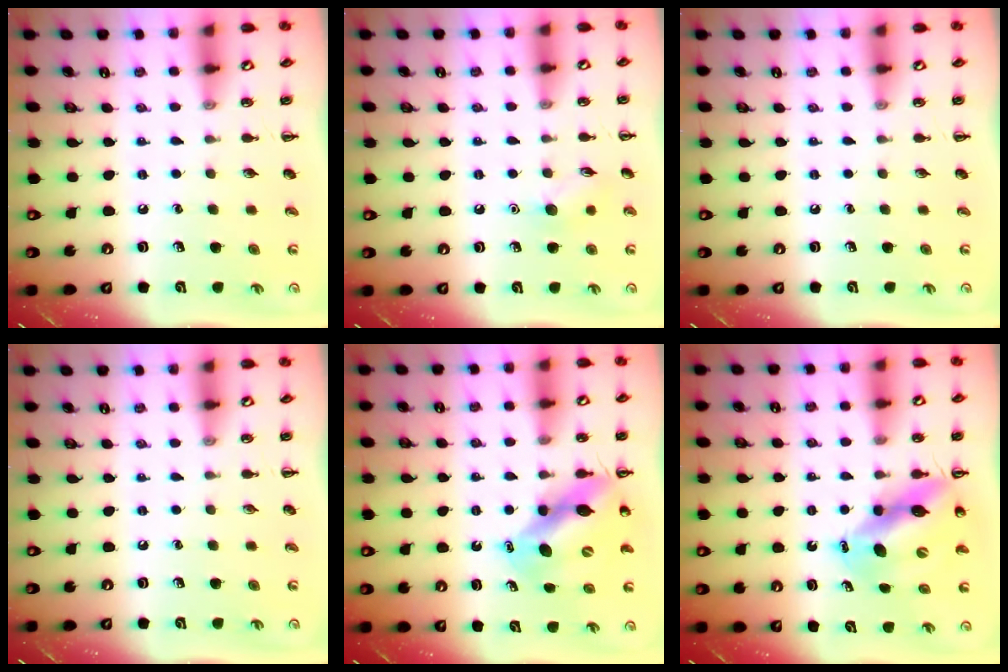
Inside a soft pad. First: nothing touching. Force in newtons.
{"total": 6.5, "press": 6.4, "slide": 1.0}
{"total": 0.0}
{"total": 0.0}
{"total": 11.1, "press": 10.7, "slide": 2.9}
{"total": 11.1, "press": 10.7, "slide": 3.0}